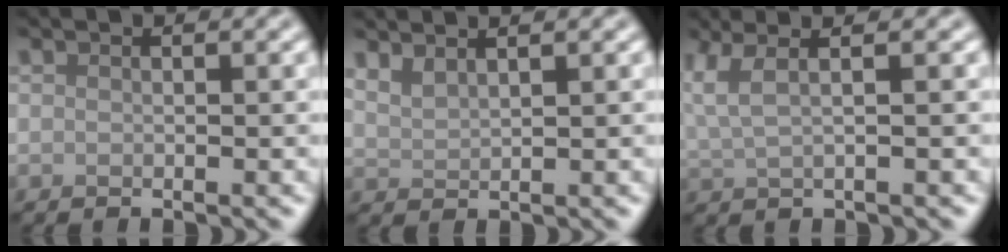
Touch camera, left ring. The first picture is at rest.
{"total": 2.1, "force": [1.8, 0.6, 1.0], "torque": [-0.014, 0.008, 0.032]}
{"total": 3.5, "force": [1.8, 1.1, 2.8], "torque": [-0.055, 0.010, 0.030]}